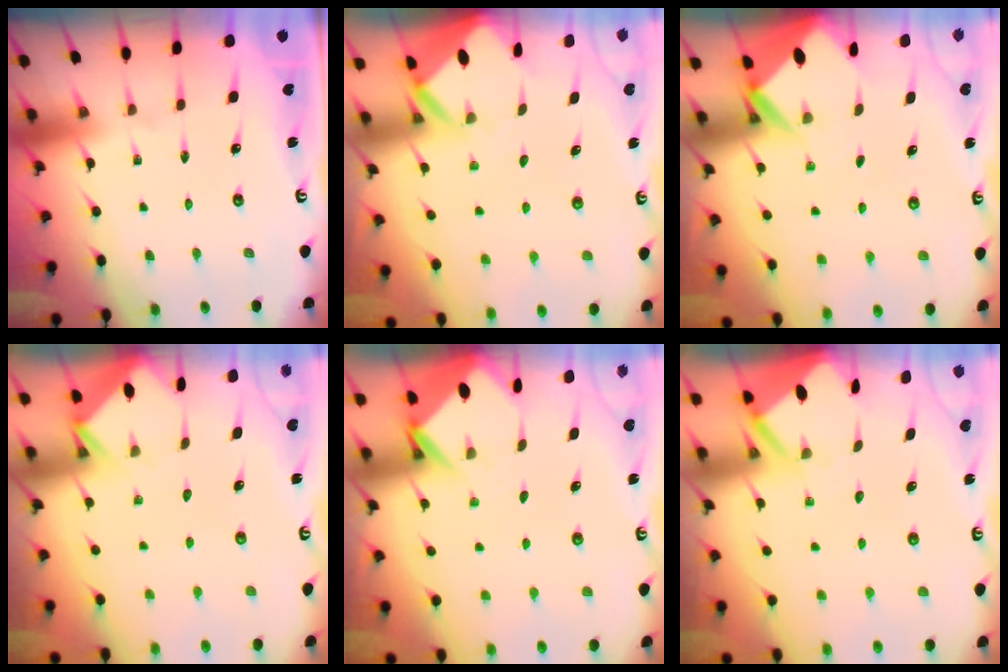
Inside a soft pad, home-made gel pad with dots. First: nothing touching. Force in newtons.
{"total": 3.2, "press": 3.2, "slide": 0.2}
{"total": 2.7, "press": 2.7, "slide": 0.1}
{"total": 3.5, "press": 3.5, "slide": 0.5}
{"total": 3.8, "press": 3.8, "slide": 0.2}
{"total": 3.8, "press": 3.8, "slide": 0.3}